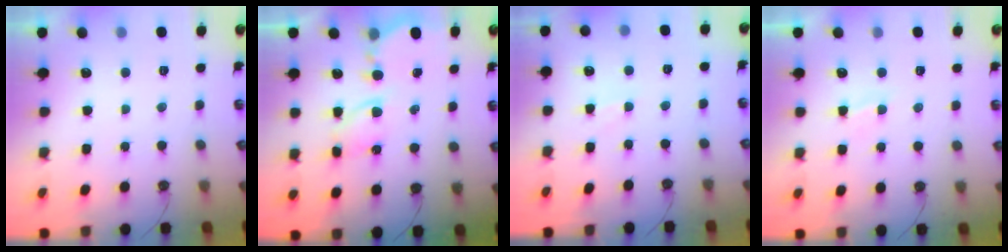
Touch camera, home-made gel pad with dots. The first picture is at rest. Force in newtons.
{"total": 7.0, "press": 7.0, "slide": 0.6}
{"total": 2.5, "press": 2.5, "slide": 0.5}
{"total": 2.3, "press": 2.3, "slide": 0.4}